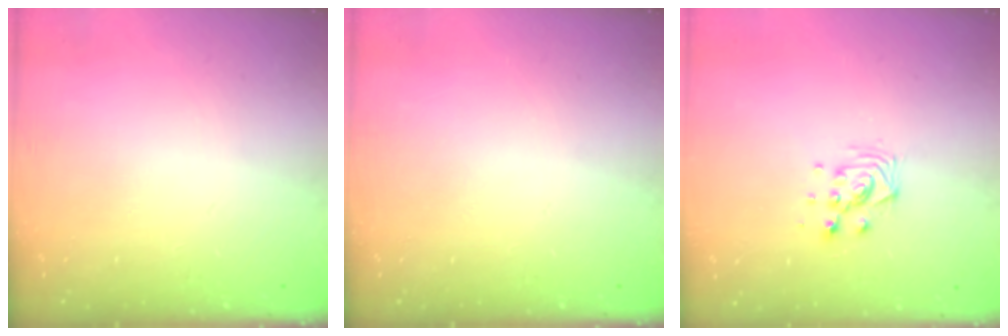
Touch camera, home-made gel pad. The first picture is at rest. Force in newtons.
{"total": 0.0}
{"total": 7.3, "press": 7.3, "slide": 0.5}